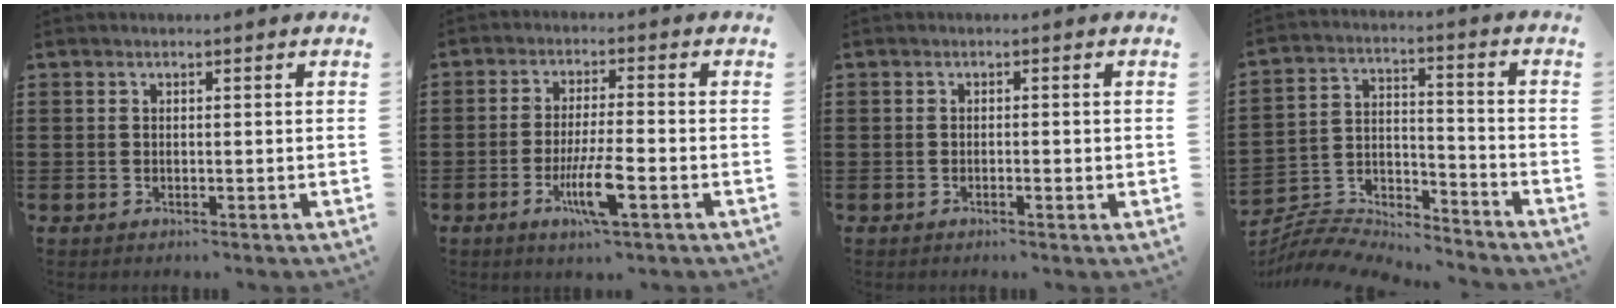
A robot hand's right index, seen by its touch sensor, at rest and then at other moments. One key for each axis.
{"total": 7.2, "fx": -2.8, "fy": 0.9, "fz": 6.5, "tx": -0.124, "ty": -0.014, "tz": -0.049}
{"total": 0.8, "fx": -0.3, "fy": 0.1, "fz": 0.8, "tx": -0.014, "ty": -0.005, "tz": -0.003}
{"total": 6.3, "fx": -6.1, "fy": 1.3, "fz": 0.9, "tx": -0.024, "ty": 0.005, "tz": -0.124}